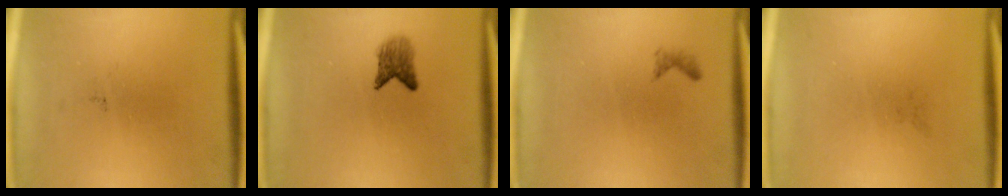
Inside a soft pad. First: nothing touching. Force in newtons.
{"total": 2.8}
{"total": 0.6}
{"total": 0.0}